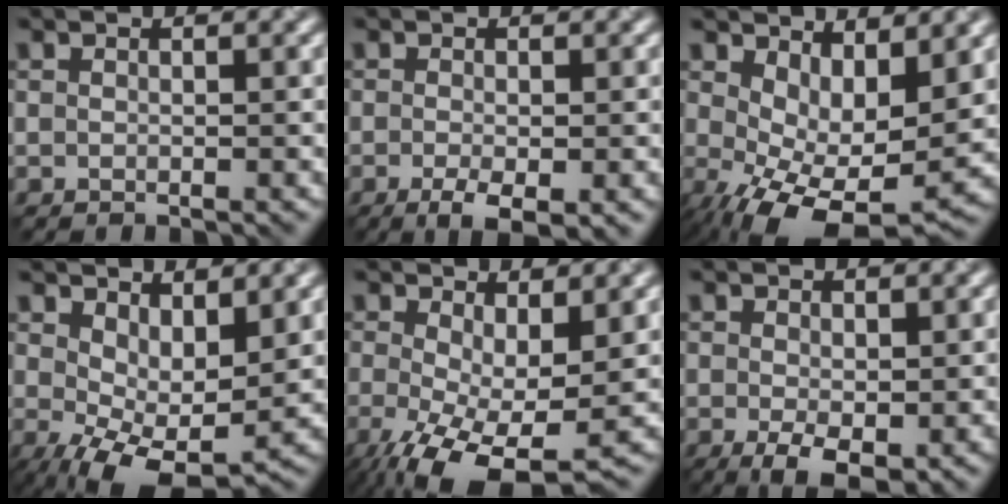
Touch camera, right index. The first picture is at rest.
{"total": 3.1, "force": [-1.4, 0.9, 2.7], "torque": [-0.048, -0.010, -0.023]}
{"total": 9.0, "force": [-0.2, 4.3, 7.9], "torque": [-0.138, -0.020, 0.007]}
{"total": 7.3, "force": [0.1, 3.4, 6.4], "torque": [-0.114, -0.013, 0.007]}
{"total": 9.4, "force": [-2.7, 4.0, 8.1], "torque": [-0.162, -0.029, -0.036]}
{"total": 4.1, "force": [-1.0, 2.0, 3.5], "torque": [-0.062, -0.016, -0.011]}